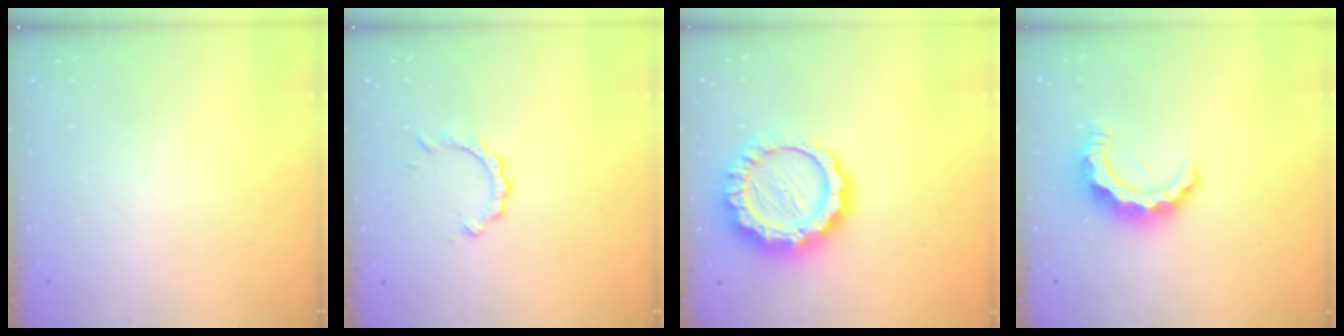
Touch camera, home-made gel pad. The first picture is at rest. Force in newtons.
{"total": 2.8, "press": 2.8, "slide": 0.3}
{"total": 15.3, "press": 15.3, "slide": 1.1}
{"total": 9.1, "press": 9.1, "slide": 0.6}